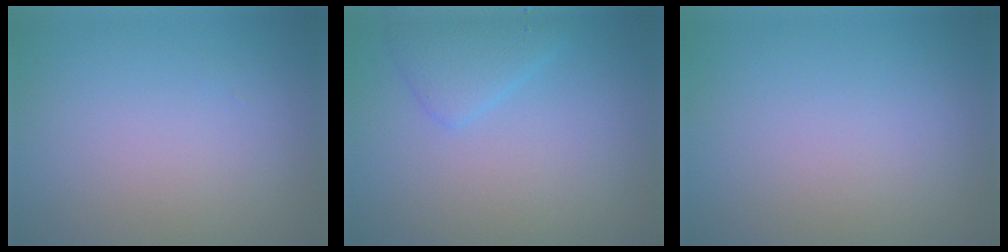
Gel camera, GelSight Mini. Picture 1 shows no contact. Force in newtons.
{"total": 2.4, "press": 2.4, "slide": 0.1}
{"total": 0.0}